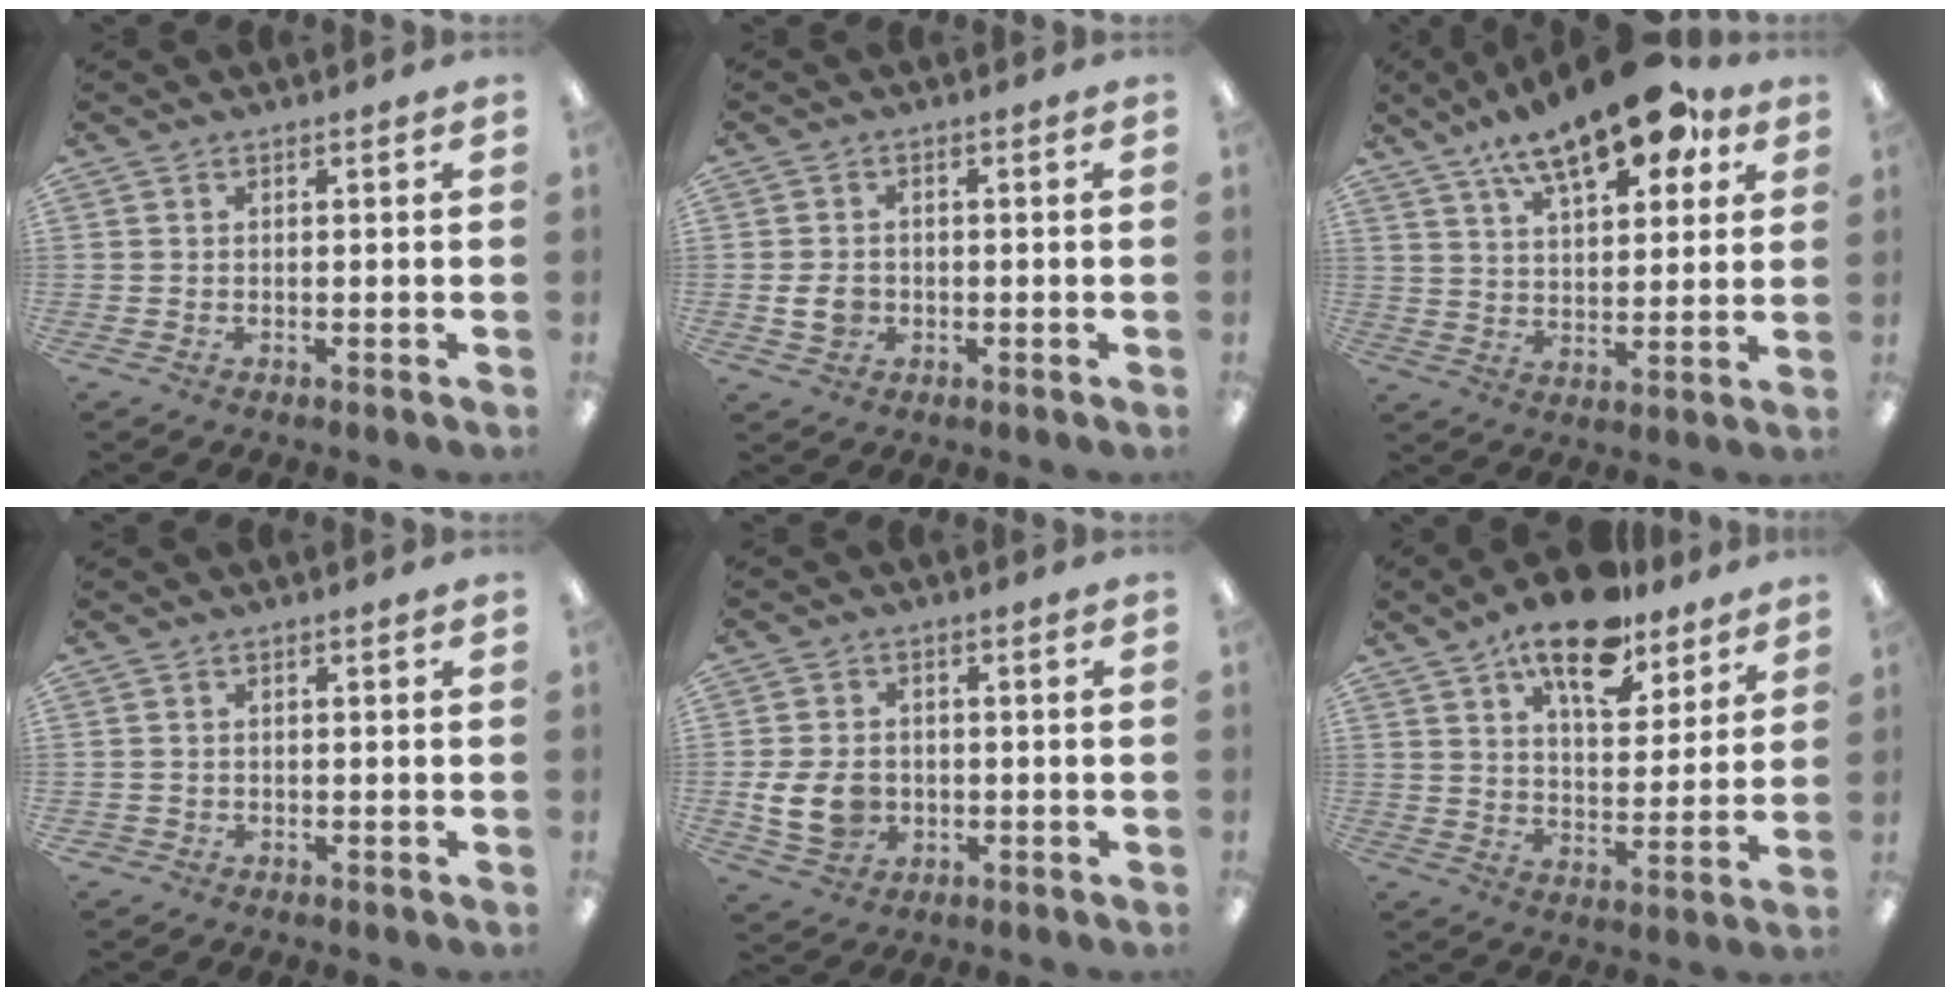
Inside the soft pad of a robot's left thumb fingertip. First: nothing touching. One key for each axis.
{"total": 4.3, "fx": -0.6, "fy": 3.5, "fz": 2.4, "tx": -0.040, "ty": 0.002, "tz": -0.013}
{"total": 17.8, "fx": 11.7, "fy": 6.7, "fz": 11.6, "tx": -0.184, "ty": -0.056, "tz": 0.193}
{"total": 0.9, "fx": -0.3, "fy": 0.8, "fz": 0.0, "tx": 0.000, "ty": 0.004, "tz": -0.009}
{"total": 9.0, "fx": -1.4, "fy": 7.0, "fz": 5.6, "tx": -0.111, "ty": 0.008, "tz": -0.024}
{"total": 16.2, "fx": 11.7, "fy": 6.9, "fz": 8.9, "tx": -0.135, "ty": -0.060, "tz": 0.200}